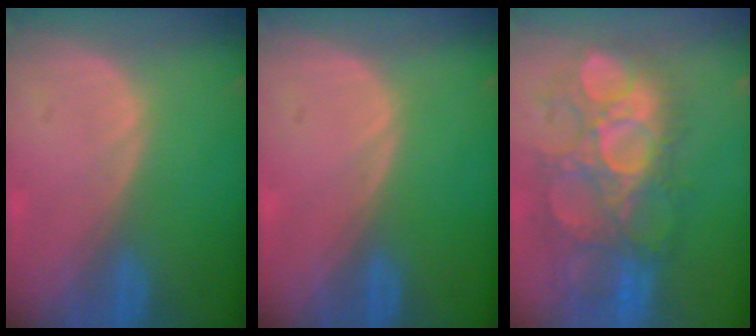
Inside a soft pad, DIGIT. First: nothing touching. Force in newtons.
{"total": 0.0}
{"total": 11.7, "press": 11.1, "slide": 3.7}